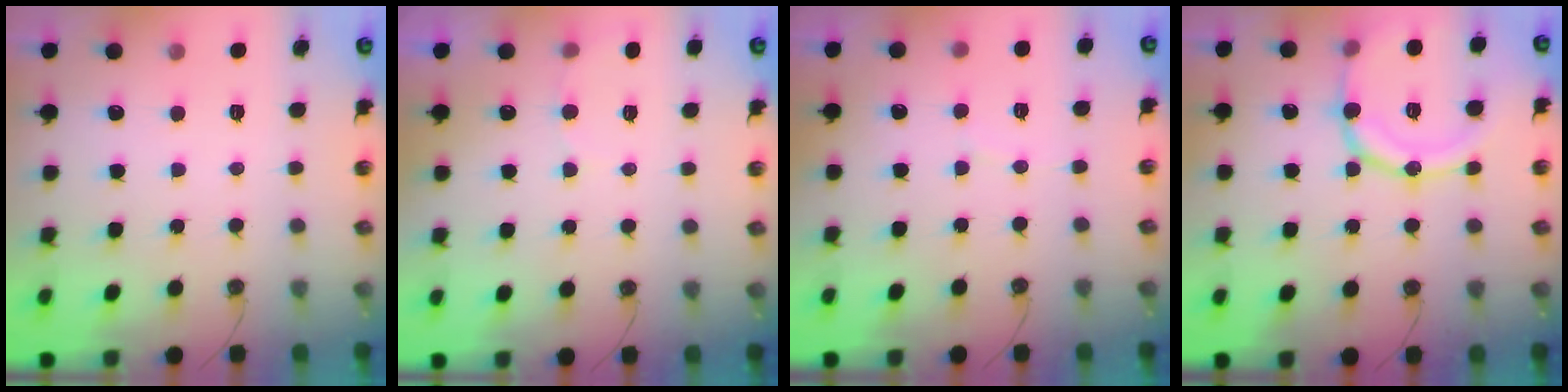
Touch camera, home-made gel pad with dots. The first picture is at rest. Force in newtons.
{"total": 4.3, "press": 4.2, "slide": 1.2}
{"total": 2.1, "press": 2.1, "slide": 0.2}
{"total": 17.2, "press": 16.9, "slide": 3.6}